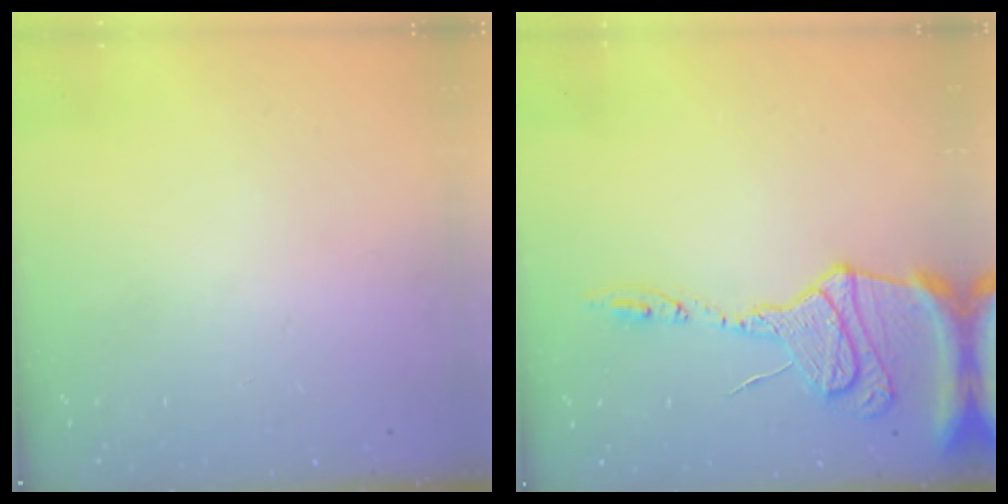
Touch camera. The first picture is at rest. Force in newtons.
{"total": 15.3, "press": 15.2, "slide": 1.4}